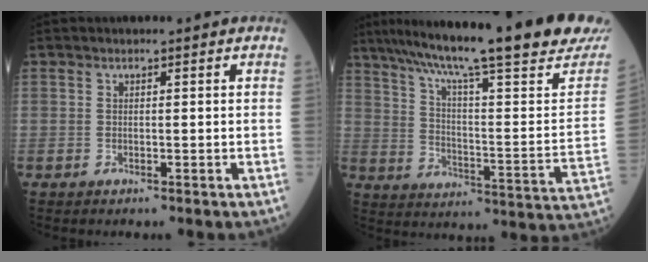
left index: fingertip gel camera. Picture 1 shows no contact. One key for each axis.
{"total": 28.1, "fx": 22.8, "fy": 0.7, "fz": 16.3, "tx": -0.262, "ty": -0.062, "tz": 0.304}